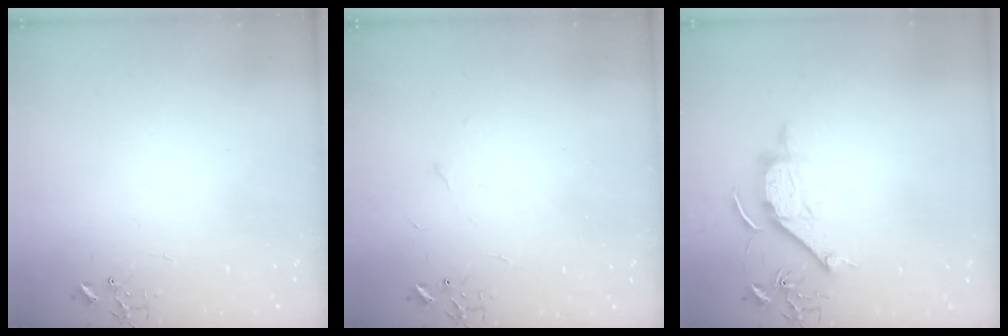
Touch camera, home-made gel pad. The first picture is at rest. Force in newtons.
{"total": 3.5, "press": 3.5, "slide": 0.4}
{"total": 11.0, "press": 11.0, "slide": 0.4}